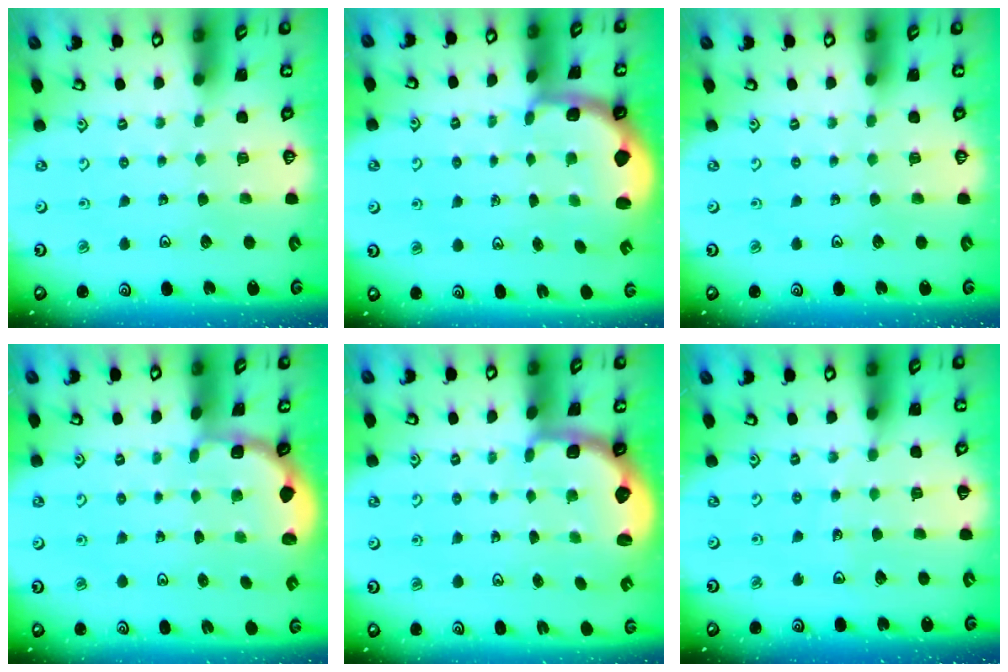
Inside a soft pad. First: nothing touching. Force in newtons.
{"total": 2.4, "press": 1.1, "slide": 2.1}
{"total": 0.0}
{"total": 1.9, "press": 1.8, "slide": 0.7}
{"total": 2.7, "press": 2.1, "slide": 1.7}
{"total": 3.4, "press": 3.4, "slide": 0.3}